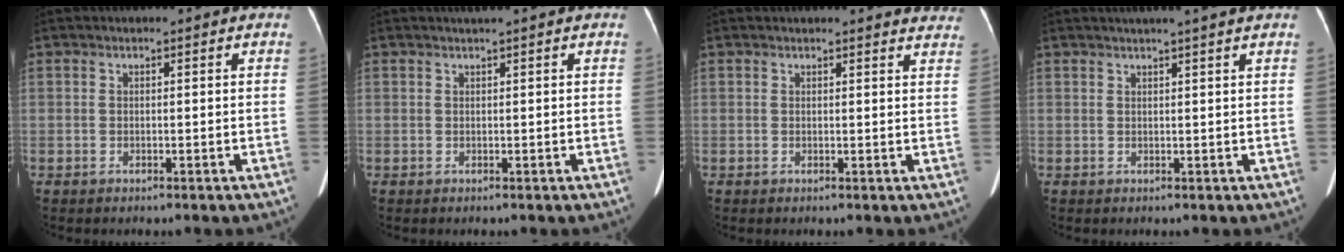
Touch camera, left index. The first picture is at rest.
{"total": 0.8, "force": [0.5, -0.2, 0.5], "torque": [-0.011, 0.001, 0.013]}
{"total": 8.1, "force": [7.8, 1.5, 1.2], "torque": [0.014, -0.008, 0.055]}
{"total": 4.6, "force": [3.8, -0.8, 2.5], "torque": [-0.033, 0.017, 0.048]}